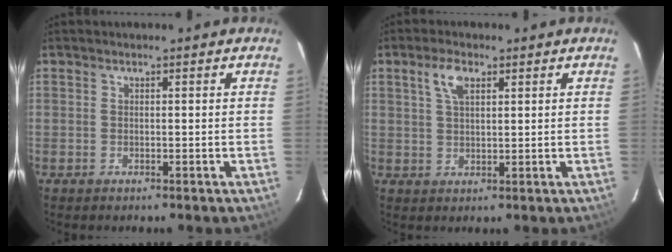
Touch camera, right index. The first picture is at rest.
{"total": 4.4, "force": [2.1, 2.1, 3.3], "torque": [-0.061, 0.009, 0.039]}